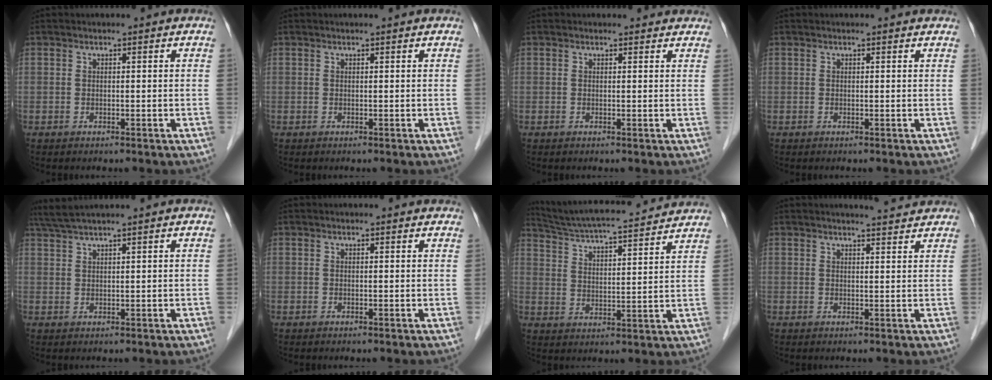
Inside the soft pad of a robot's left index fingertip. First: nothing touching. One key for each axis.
{"total": 0.7, "fx": 0.6, "fy": 0.0, "fz": 0.3, "tx": -0.009, "ty": 0.003, "tz": 0.010}
{"total": 2.5, "fx": 2.4, "fy": 0.9, "fz": 0.2, "tx": -0.005, "ty": 0.008, "tz": 0.016}
{"total": 2.2, "fx": 2.2, "fy": 0.3, "fz": 0.5, "tx": -0.014, "ty": 0.019, "tz": 0.019}
{"total": 6.0, "fx": 5.2, "fy": -0.9, "fz": 2.9, "tx": -0.051, "ty": 0.036, "tz": 0.094}
{"total": 1.8, "fx": 1.7, "fy": 0.3, "fz": 0.3, "tx": -0.013, "ty": 0.013, "tz": 0.014}
{"total": 18.4, "fx": 17.1, "fy": 1.0, "fz": 6.6, "tx": -0.119, "ty": 0.019, "tz": 0.251}
{"total": 3.9, "fx": 3.8, "fy": 0.2, "fz": 1.0, "tx": -0.025, "ty": 0.000, "tz": 0.044}